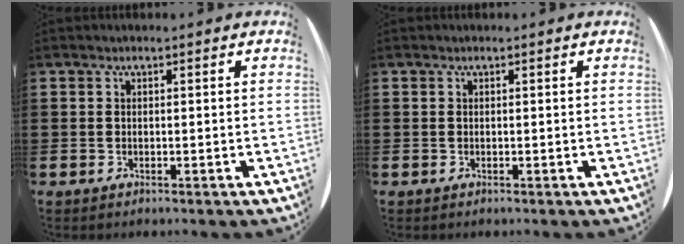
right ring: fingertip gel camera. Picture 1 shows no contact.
{"total": 0.0}